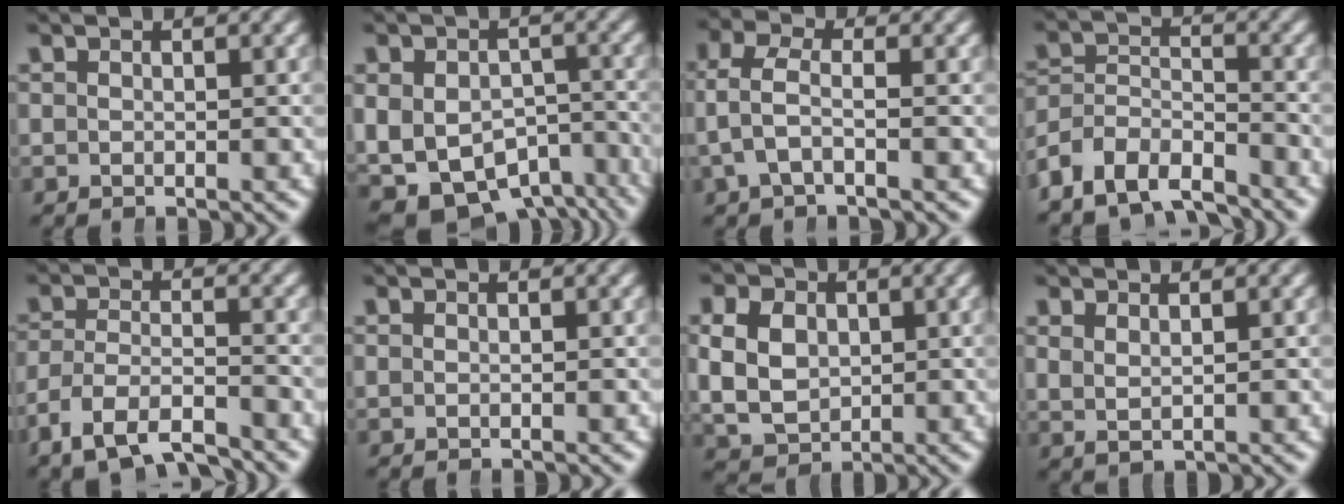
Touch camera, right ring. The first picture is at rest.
{"total": 14.6, "force": [-7.1, 10.8, 6.7], "torque": [-0.144, -0.073, -0.094]}
{"total": 3.2, "force": [0.1, 2.0, 2.5], "torque": [-0.060, -0.006, 0.004]}
{"total": 8.1, "force": [-5.0, 5.9, 2.4], "torque": [-0.063, -0.032, -0.091]}
{"total": 5.8, "force": [-3.9, 3.0, 3.0], "torque": [-0.061, -0.031, -0.056]}
{"total": 0.0}
{"total": 7.7, "force": [0.3, 6.8, 3.7], "torque": [-0.088, -0.025, 0.014]}
{"total": 1.6, "force": [1.3, 0.3, 0.8], "torque": [-0.011, -0.001, 0.034]}